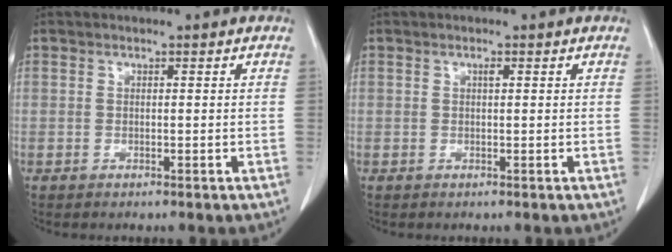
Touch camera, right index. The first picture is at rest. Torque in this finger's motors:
{"motor_torque": [0.09, -0.07, 0.00, 0.01]}